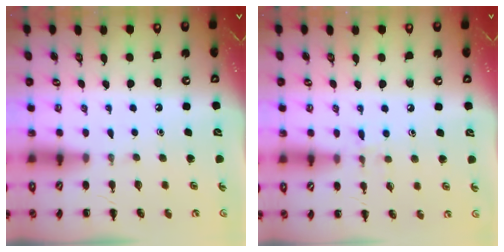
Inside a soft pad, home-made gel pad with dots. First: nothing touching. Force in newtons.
{"total": 6.5, "press": 6.1, "slide": 2.4}